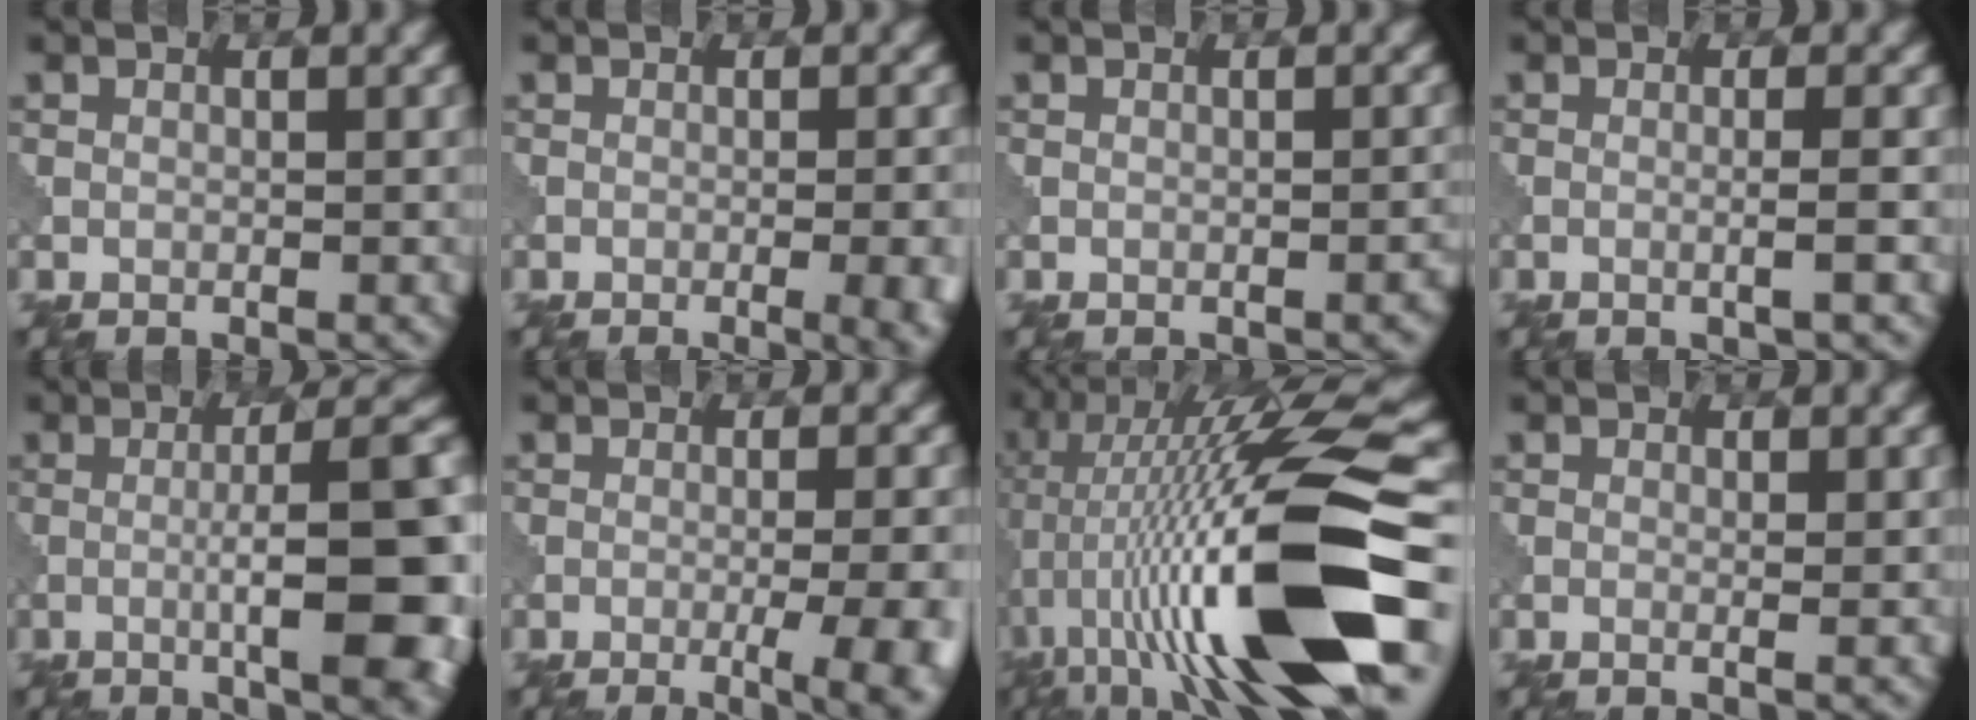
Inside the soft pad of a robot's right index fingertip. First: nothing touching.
{"total": 7.8, "force": [-1.7, 3.8, 6.6], "torque": [-0.024, 0.003, -0.012]}
{"total": 0.9, "force": [-0.4, 0.4, 0.8], "torque": [-0.005, 0.002, -0.007]}
{"total": 2.2, "force": [-0.2, 0.6, 2.1], "torque": [-0.026, 0.000, -0.012]}
{"total": 12.0, "force": [-2.2, 2.8, 11.5], "torque": [-0.141, 0.013, -0.027]}
{"total": 8.0, "force": [-2.6, 2.9, 7.0], "torque": [-0.058, 0.008, -0.029]}
{"total": 17.2, "force": [-3.0, 4.3, 16.4], "torque": [-0.289, 0.026, -0.051]}
{"total": 1.3, "force": [0.0, 0.4, 1.2], "torque": [-0.017, -0.003, -0.003]}